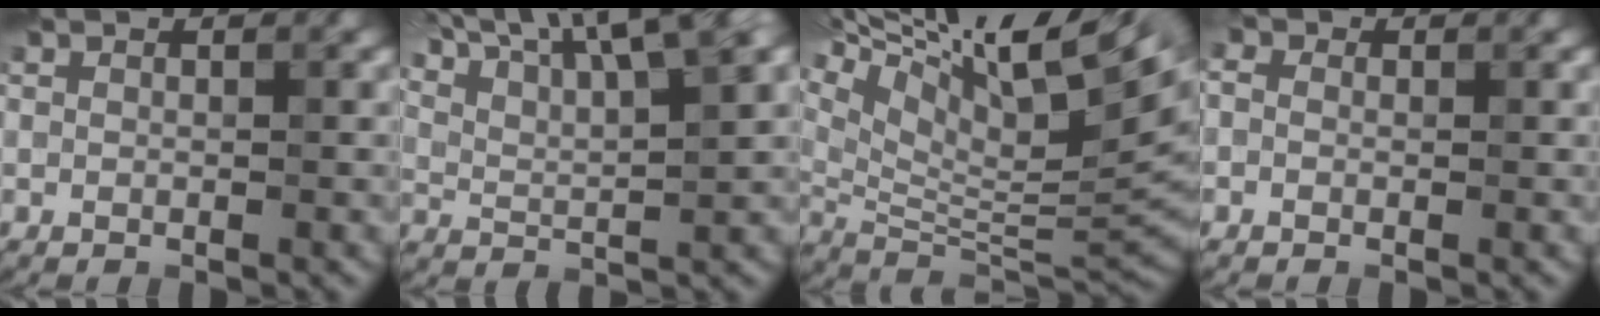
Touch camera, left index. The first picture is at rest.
{"total": 13.8, "force": [9.5, 4.3, 9.0], "torque": [-0.140, 0.048, 0.118]}
{"total": 16.1, "force": [8.6, 5.0, 12.7], "torque": [-0.226, 0.031, 0.154]}
{"total": 2.1, "force": [0.5, 1.7, 1.2], "torque": [-0.016, 0.003, -0.014]}